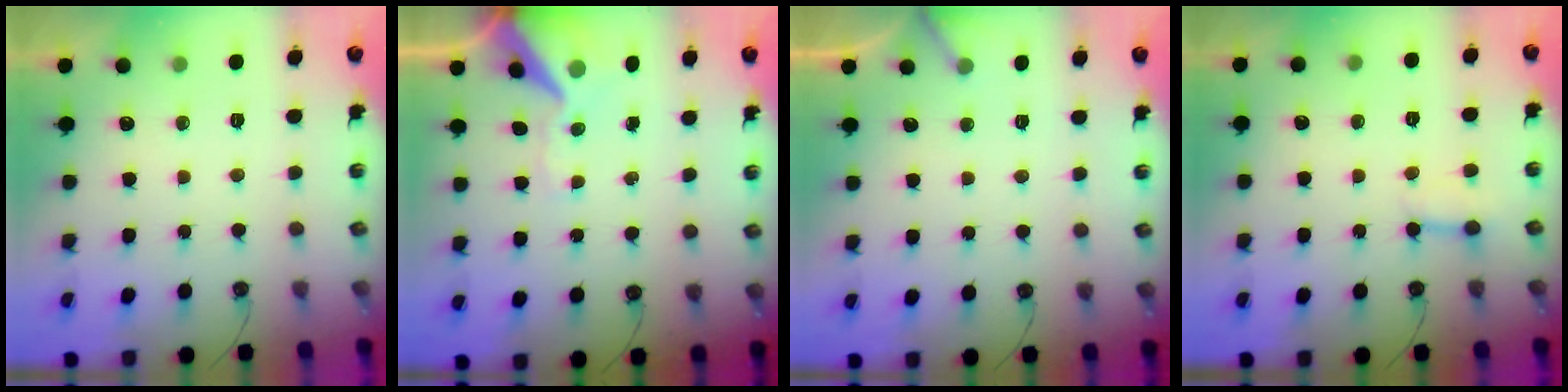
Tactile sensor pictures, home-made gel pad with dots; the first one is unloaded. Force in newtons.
{"total": 11.2, "press": 11.0, "slide": 1.8}
{"total": 3.2, "press": 3.2, "slide": 0.4}
{"total": 3.4, "press": 3.4, "slide": 0.2}